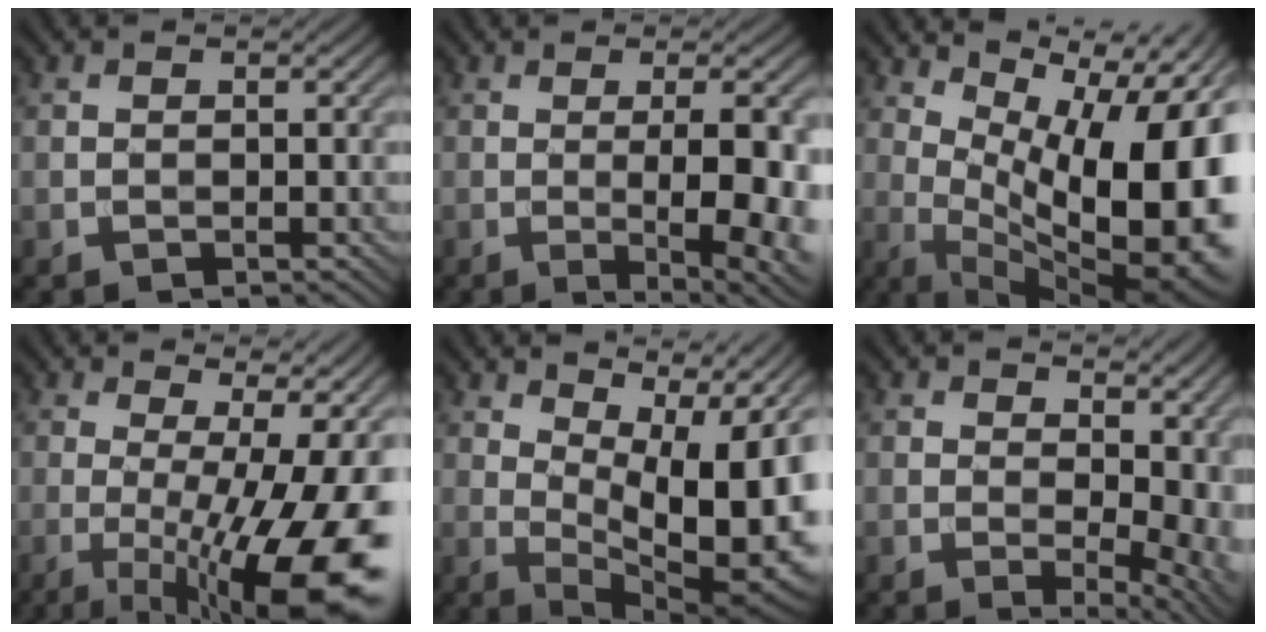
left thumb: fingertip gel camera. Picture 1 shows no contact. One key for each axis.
{"total": 10.0, "fx": -0.9, "fy": 2.8, "fz": 9.6, "tx": -0.107, "ty": 0.007, "tz": -0.019}
{"total": 18.6, "fx": 2.3, "fy": 7.2, "fz": 17.0, "tx": -0.211, "ty": 0.013, "tz": 0.049}
{"total": 18.1, "fx": -2.6, "fy": 5.4, "fz": 17.1, "tx": -0.200, "ty": 0.003, "tz": -0.039}
{"total": 14.6, "fx": 3.5, "fy": 6.4, "fz": 12.7, "tx": -0.166, "ty": 0.020, "tz": 0.059}
{"total": 9.9, "fx": 1.9, "fy": 5.4, "fz": 8.1, "tx": -0.087, "ty": -0.001, "tz": 0.046}